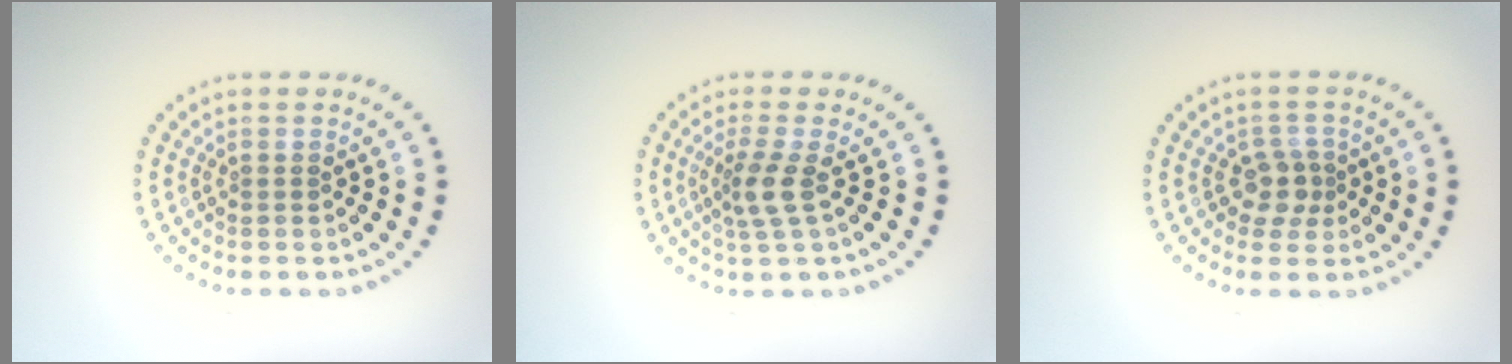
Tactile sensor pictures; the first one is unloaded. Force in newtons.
{"total": 2.5, "press": 1.9, "slide": 1.6}
{"total": 2.4, "press": 1.9, "slide": 1.4}